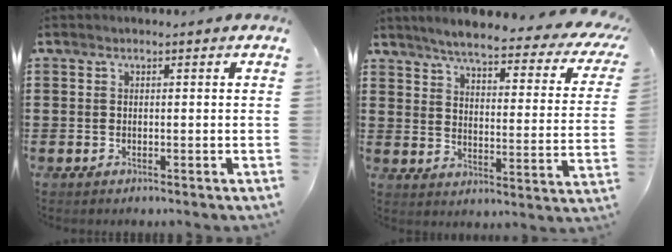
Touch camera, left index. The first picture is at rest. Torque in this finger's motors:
{"motor_torque": [1.83, -0.32, 0.90, 0.08]}